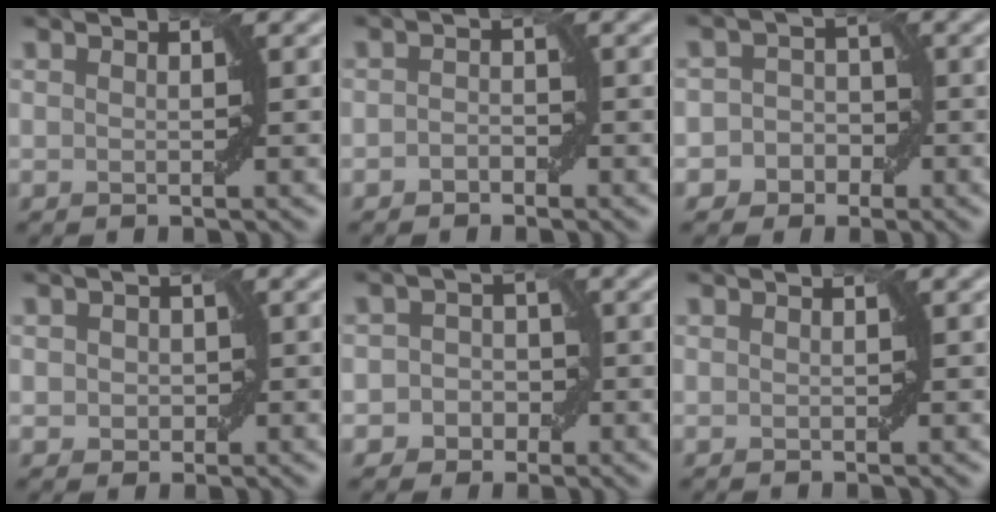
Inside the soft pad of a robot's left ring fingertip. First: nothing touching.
{"total": 1.1, "force": [-0.7, 0.7, 0.5], "torque": [-0.010, 0.004, -0.014]}
{"total": 3.6, "force": [-1.4, 3.2, 0.8], "torque": [0.025, 0.015, -0.035]}
{"total": 1.6, "force": [-0.1, 1.4, 0.8], "torque": [-0.005, -0.001, -0.003]}
{"total": 3.0, "force": [-1.0, 2.7, 0.8], "torque": [0.020, 0.008, -0.026]}
{"total": 0.0}